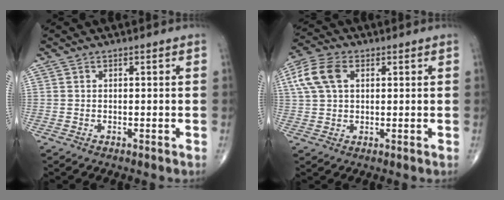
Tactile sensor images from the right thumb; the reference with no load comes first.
{"total": 8.6, "force": [2.5, 5.4, 6.2], "torque": [-0.134, 0.016, 0.046]}